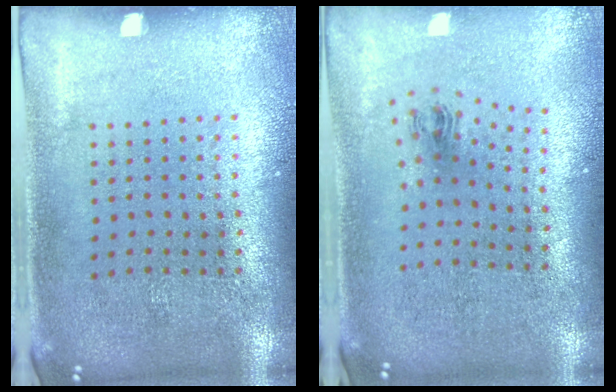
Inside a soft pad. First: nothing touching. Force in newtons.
{"total": 1.0, "press": 0.4, "slide": 0.9}